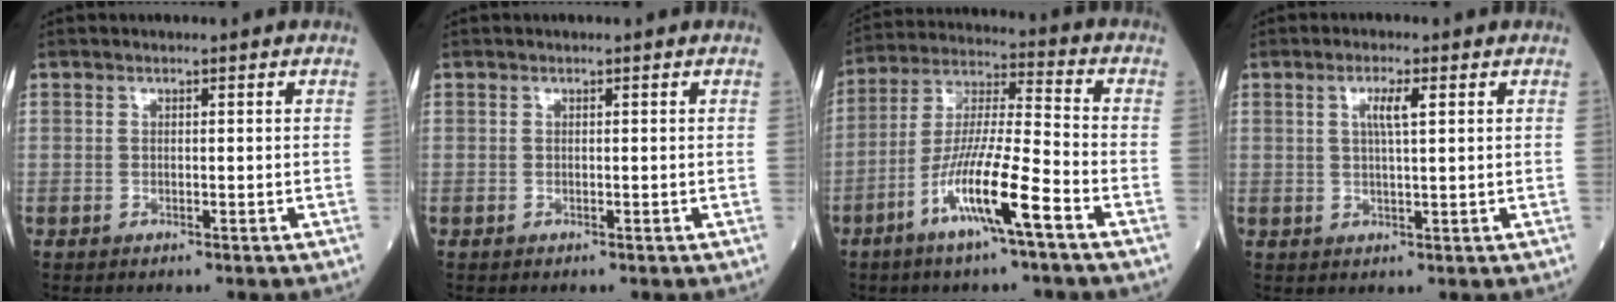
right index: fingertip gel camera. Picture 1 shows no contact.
{"total": 0.0}
{"total": 12.5, "force": [-6.2, 0.3, 10.9], "torque": [-0.213, -0.006, -0.122]}
{"total": 3.3, "force": [1.1, 0.2, 3.1], "torque": [-0.059, 0.000, 0.020]}